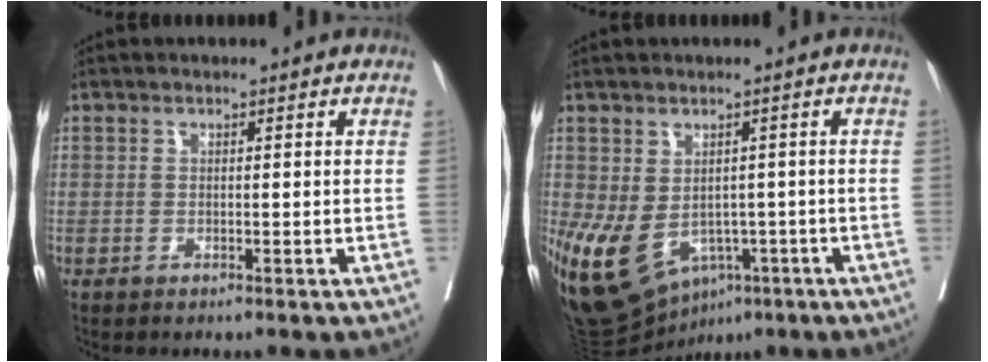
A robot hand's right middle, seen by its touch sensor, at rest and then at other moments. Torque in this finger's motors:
{"motor_torque": [0.94, -0.61, 1.05, 0.21]}